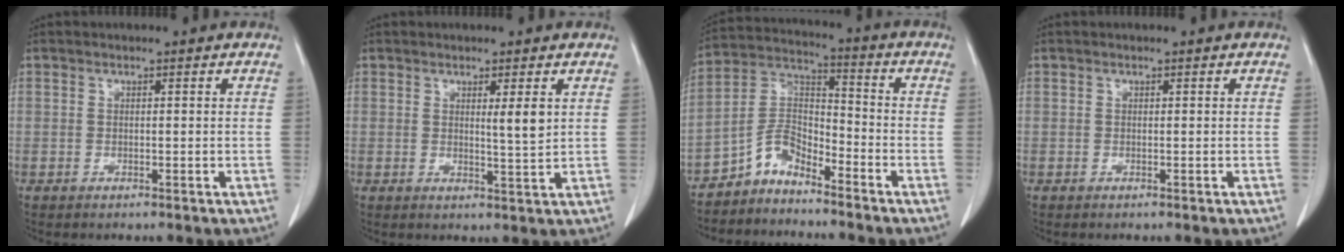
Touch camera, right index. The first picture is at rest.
{"total": 3.1, "force": [1.0, 0.0, 2.9], "torque": [-0.048, -0.008, 0.016]}
{"total": 6.9, "force": [-5.6, 3.0, 2.7], "torque": [-0.062, 0.023, -0.111]}
{"total": 0.0}